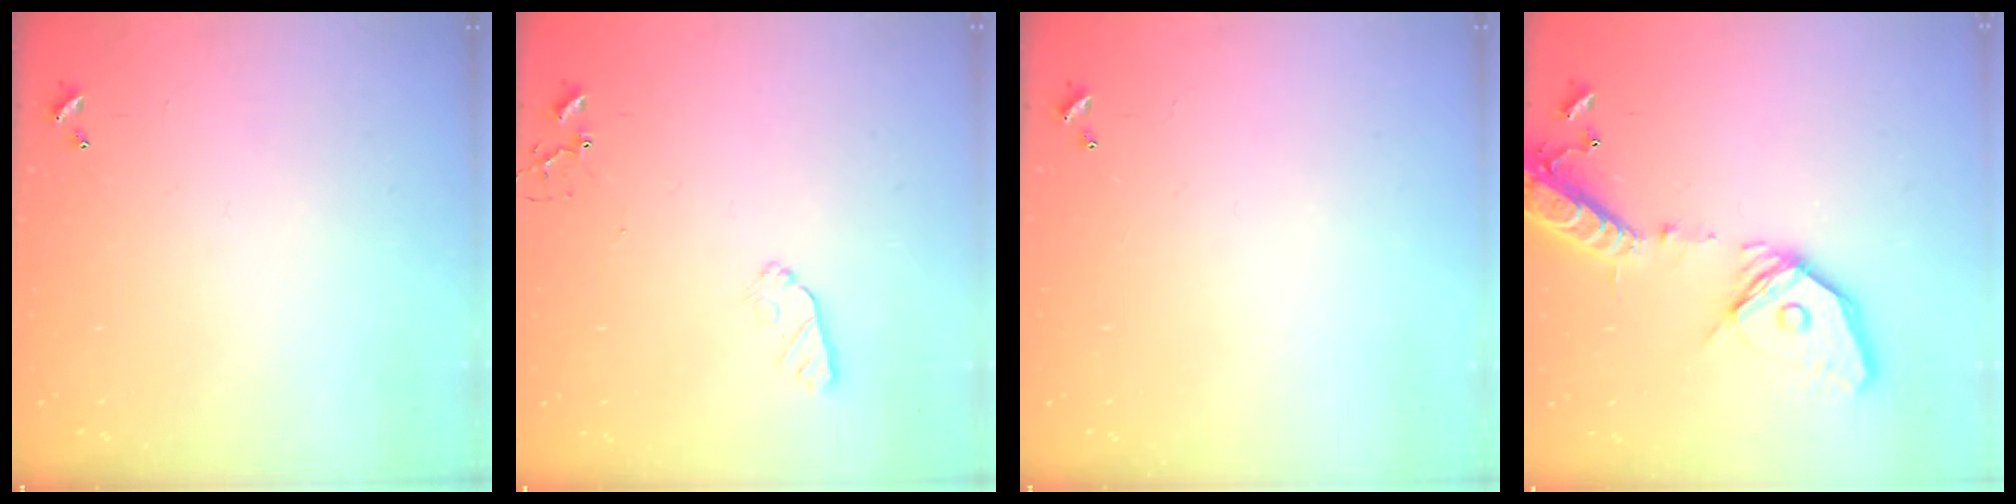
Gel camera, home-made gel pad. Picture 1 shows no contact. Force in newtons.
{"total": 5.4, "press": 5.3, "slide": 0.7}
{"total": 0.0}
{"total": 21.3, "press": 20.9, "slide": 4.1}